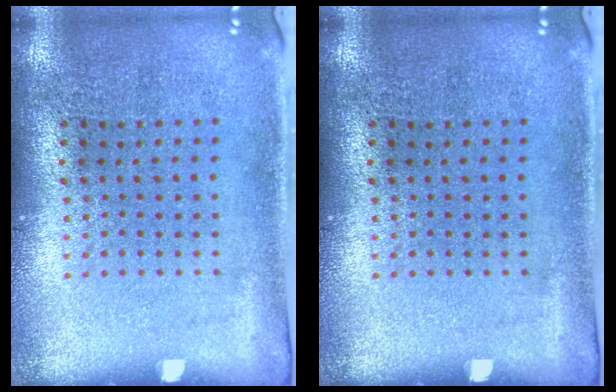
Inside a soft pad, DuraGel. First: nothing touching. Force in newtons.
{"total": 0.0}